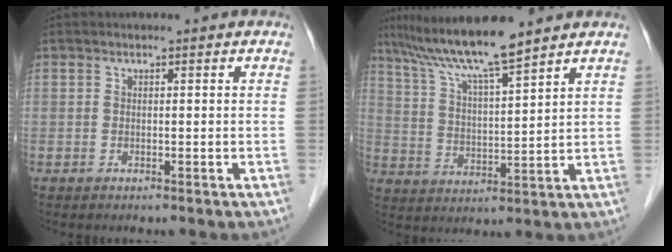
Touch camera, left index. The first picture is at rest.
{"total": 11.1, "force": [9.2, -0.8, 6.1], "torque": [-0.113, 0.013, 0.168]}